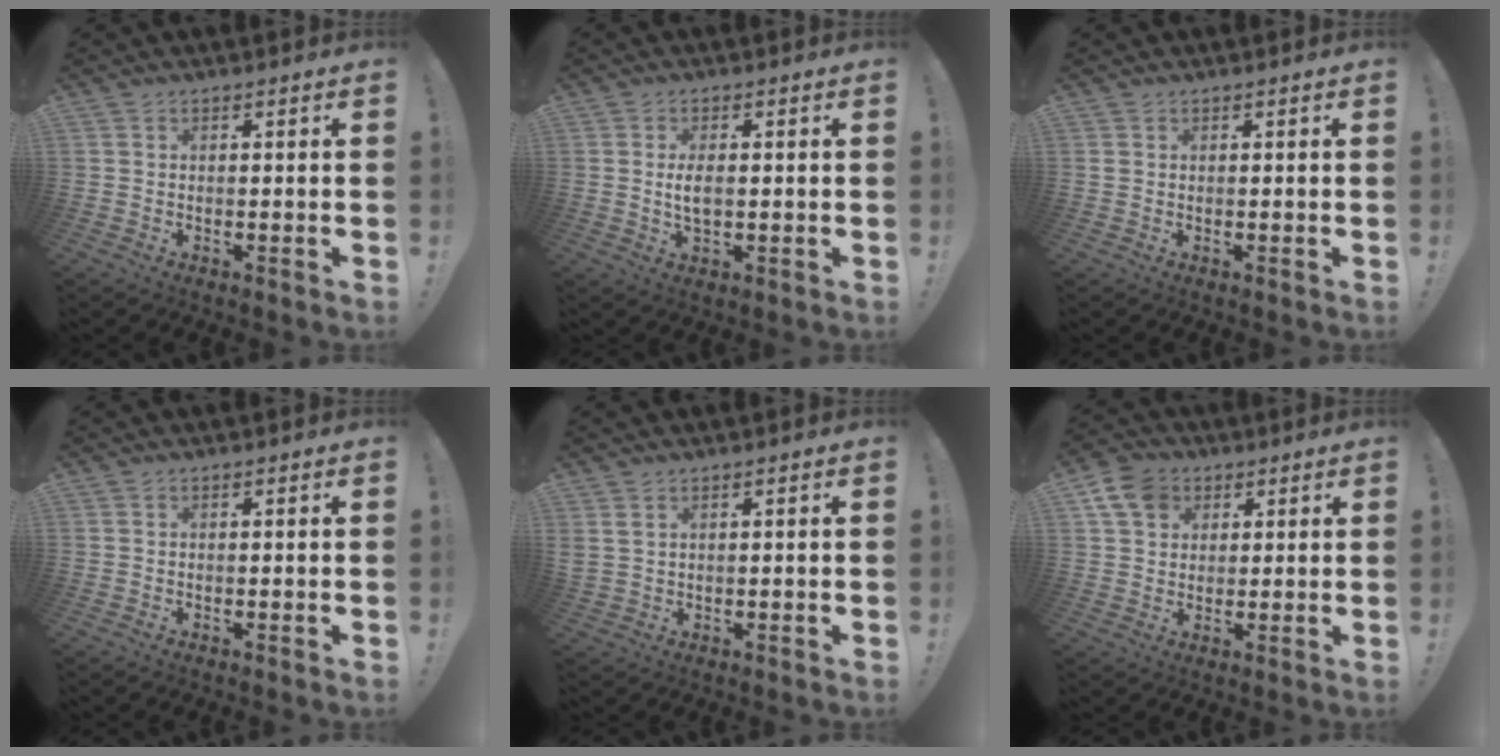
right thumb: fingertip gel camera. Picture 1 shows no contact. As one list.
[{"total": 4.0, "force": [0.1, 1.9, 3.5], "torque": [-0.065, -0.008, -0.005]}, {"total": 0.5, "force": [0.2, 0.4, 0.3], "torque": [-0.013, 0.003, 0.006]}, {"total": 0.0}, {"total": 2.5, "force": [1.6, 1.1, 1.6], "torque": [-0.033, -0.003, 0.030]}, {"total": 8.9, "force": [4.2, 6.9, 3.7], "torque": [-0.058, -0.012, 0.084]}]